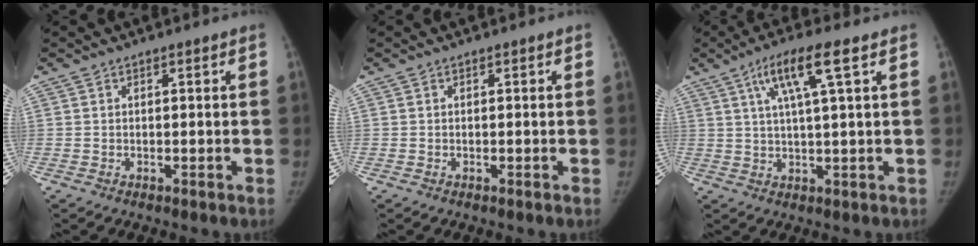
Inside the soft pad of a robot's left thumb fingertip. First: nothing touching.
{"total": 0.0}
{"total": 8.9, "force": [4.0, 0.6, 8.0], "torque": [-0.157, 0.000, 0.071]}